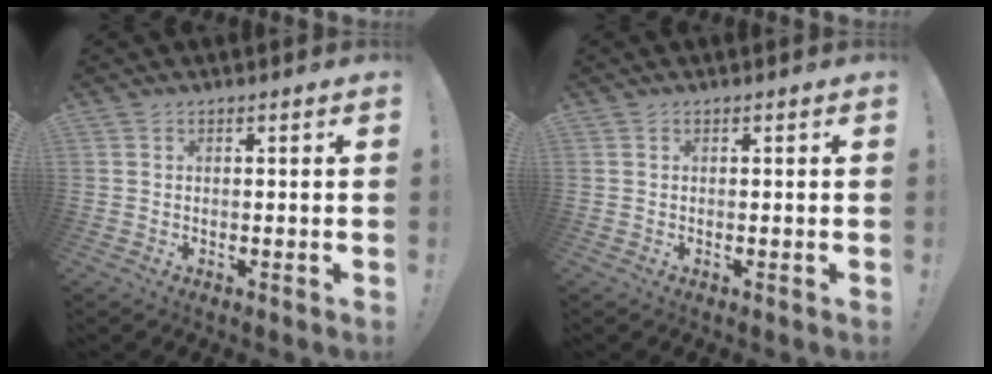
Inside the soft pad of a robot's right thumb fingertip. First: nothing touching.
{"total": 0.0}